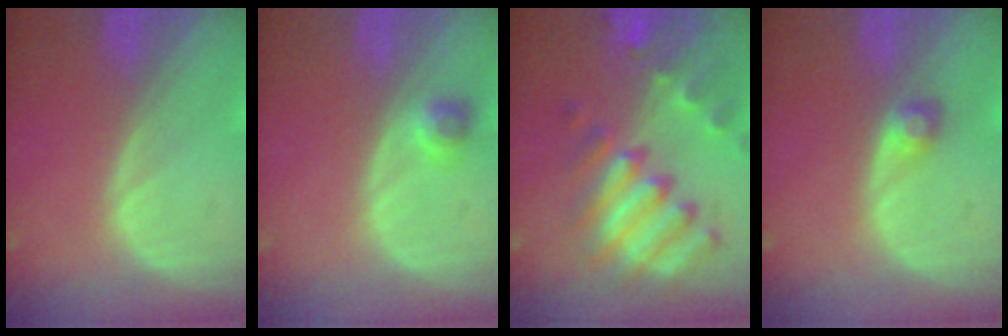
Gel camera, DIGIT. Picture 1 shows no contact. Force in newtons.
{"total": 2.3, "press": 2.0, "slide": 1.1}
{"total": 11.0, "press": 9.4, "slide": 5.7}
{"total": 1.9, "press": 1.8, "slide": 0.2}